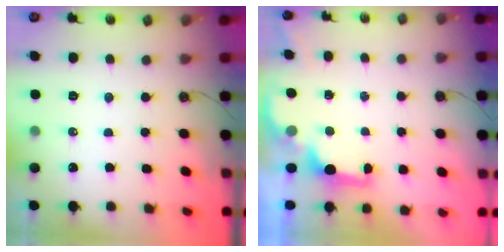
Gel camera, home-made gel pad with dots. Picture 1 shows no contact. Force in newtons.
{"total": 2.1, "press": 1.9, "slide": 0.8}